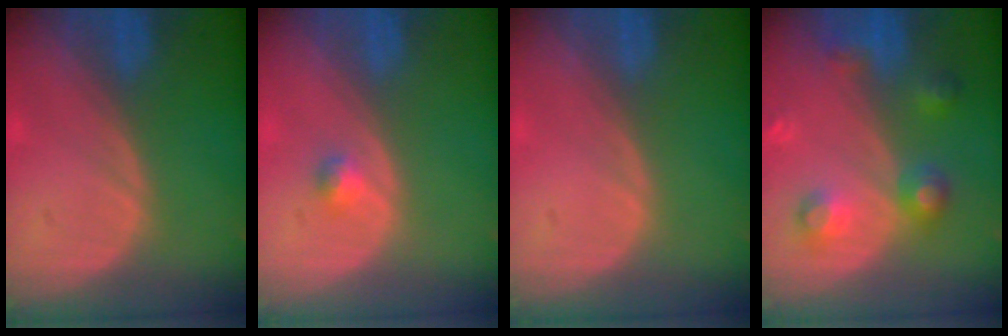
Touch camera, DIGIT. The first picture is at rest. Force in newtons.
{"total": 1.7, "press": 1.4, "slide": 0.8}
{"total": 0.0}
{"total": 6.0, "press": 6.0, "slide": 0.3}